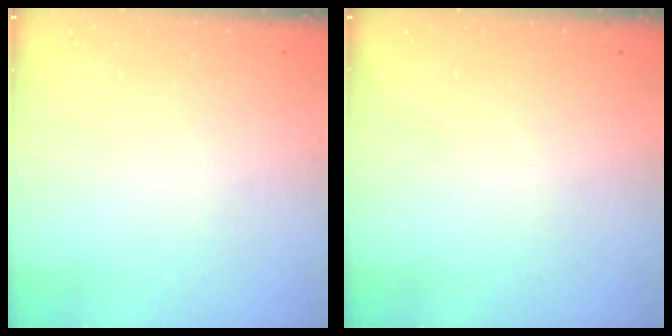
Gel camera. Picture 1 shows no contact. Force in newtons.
{"total": 0.0}